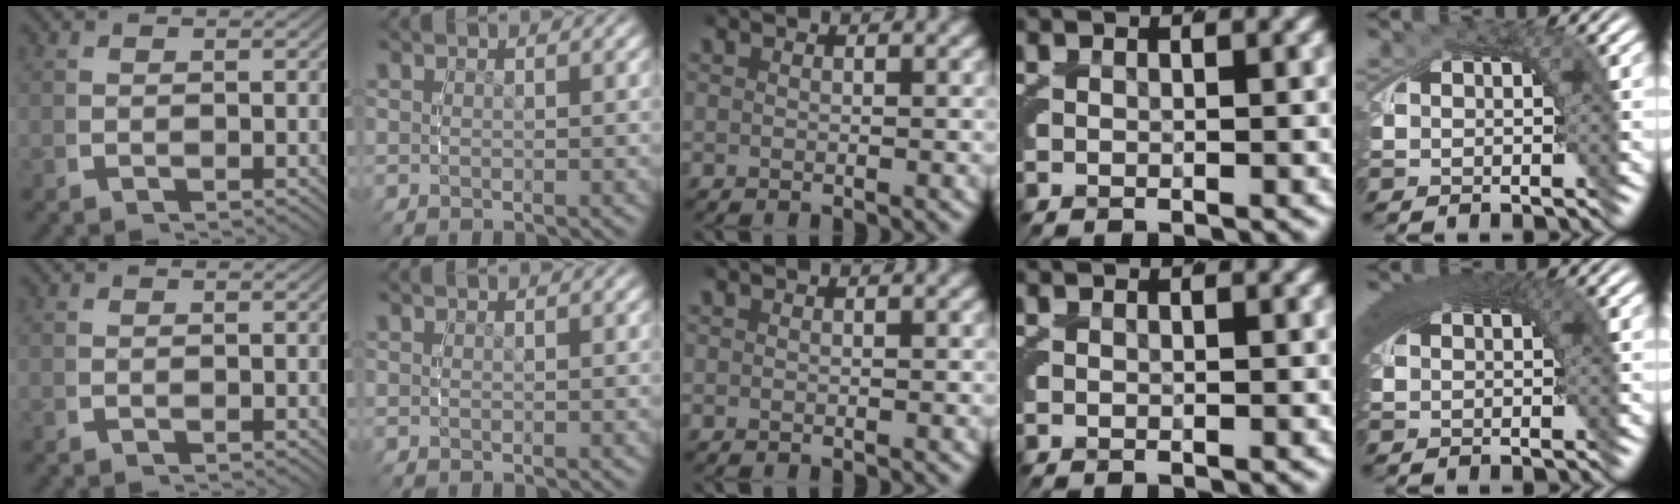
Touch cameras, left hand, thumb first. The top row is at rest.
{"little": {"total": 5.5, "force": [1.3, 2.3, 4.9], "torque": [-0.072, 0.007, 0.020]}}